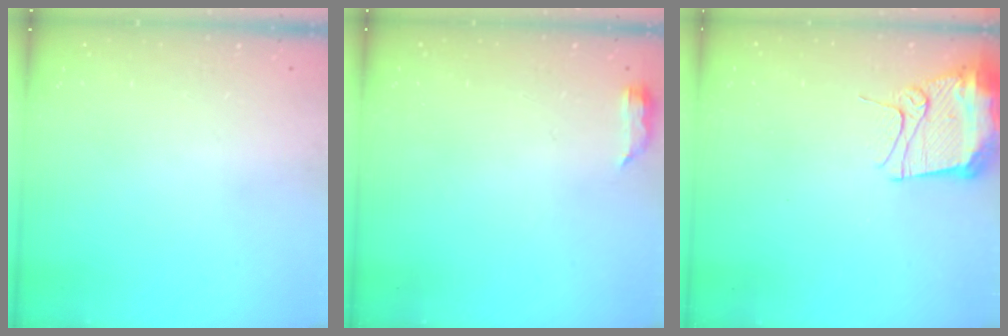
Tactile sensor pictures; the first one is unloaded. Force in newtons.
{"total": 5.1, "press": 4.8, "slide": 1.7}
{"total": 12.1, "press": 12.0, "slide": 1.4}